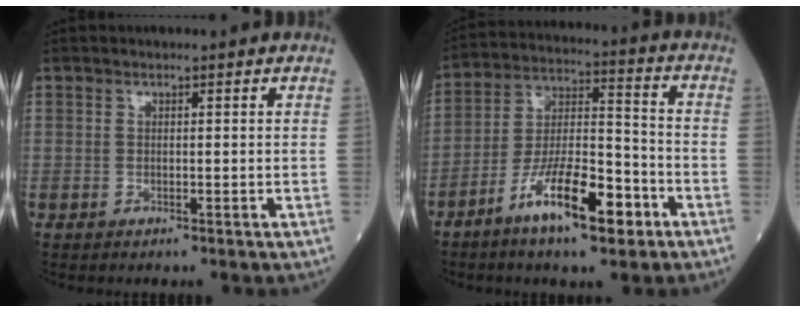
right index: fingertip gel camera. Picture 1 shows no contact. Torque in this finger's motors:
{"motor_torque": [1.31, -0.83, 0.27, 0.06]}